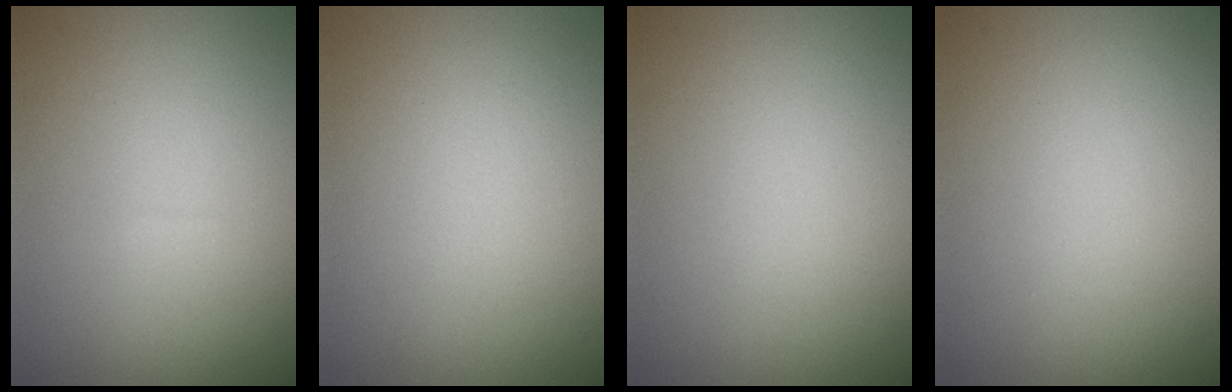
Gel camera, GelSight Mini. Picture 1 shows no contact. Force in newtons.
{"total": 0.0}
{"total": 0.0}
{"total": 0.0}